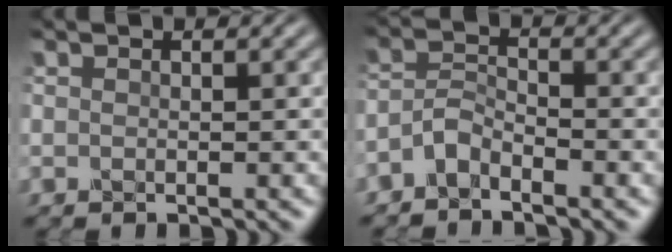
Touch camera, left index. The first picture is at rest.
{"total": 2.1, "force": [-1.8, 0.6, 0.9], "torque": [-0.024, 0.010, -0.046]}